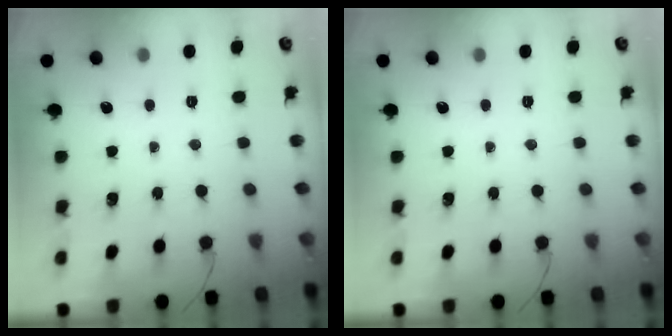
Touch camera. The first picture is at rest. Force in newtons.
{"total": 0.0}